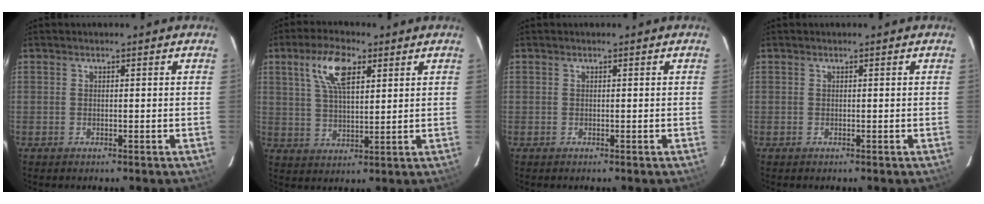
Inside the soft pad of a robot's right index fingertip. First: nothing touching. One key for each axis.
{"total": 9.2, "fx": 4.3, "fy": 3.6, "fz": 7.2, "tx": -0.136, "ty": 0.015, "tz": 0.083}
{"total": 0.0}
{"total": 0.0}